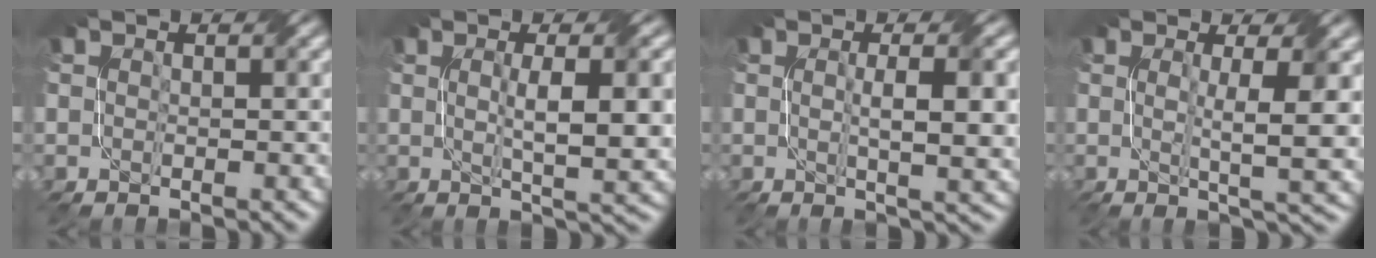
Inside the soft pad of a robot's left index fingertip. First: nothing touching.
{"total": 6.7, "force": [0.5, 1.6, 6.4], "torque": [-0.095, 0.001, 0.013]}
{"total": 6.1, "force": [0.3, 1.4, 5.9], "torque": [-0.076, 0.005, 0.006]}
{"total": 5.3, "force": [0.6, 0.9, 5.2], "torque": [-0.081, -0.006, 0.010]}